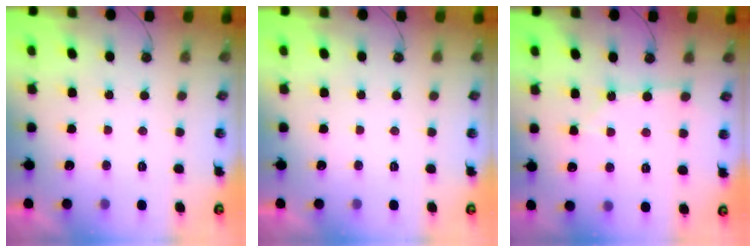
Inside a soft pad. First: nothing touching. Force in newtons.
{"total": 0.0}
{"total": 3.6, "press": 3.6, "slide": 0.4}